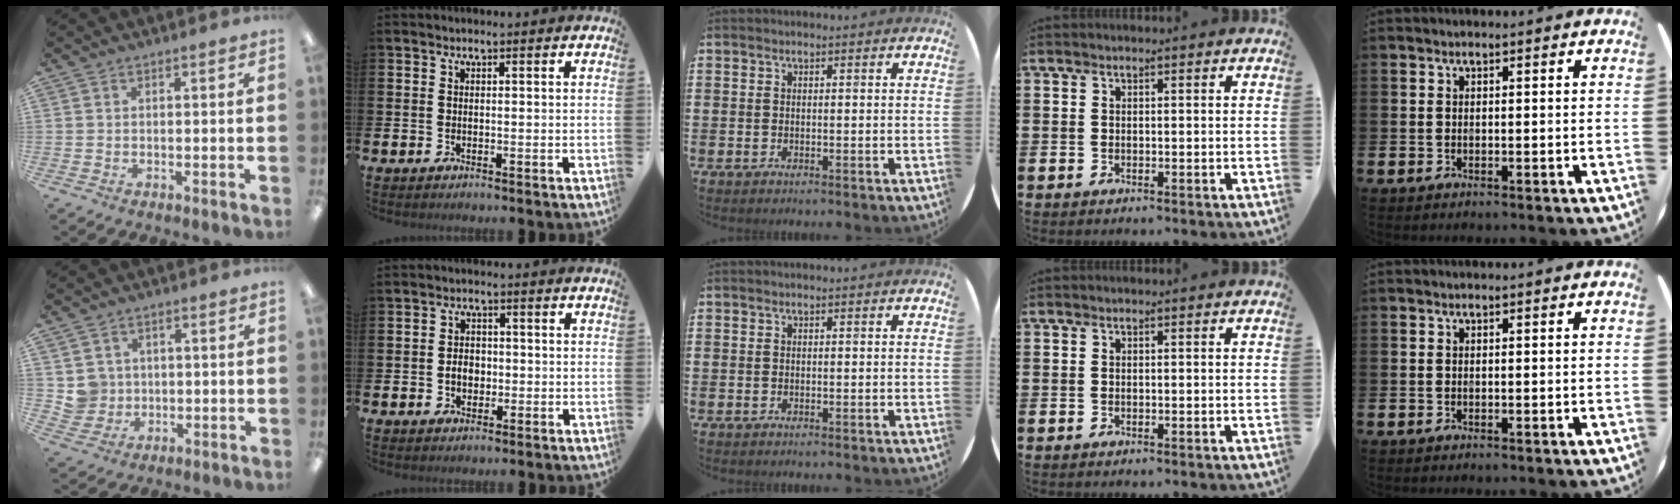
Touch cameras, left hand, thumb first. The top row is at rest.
{"thumb": {"total": 4.8, "force": [1.0, 4.8, 0.0], "torque": [0.000, 0.003, 0.020]}, "index": {"total": 2.8, "force": [-0.7, 2.1, 1.7], "torque": [-0.017, -0.002, -0.020]}}